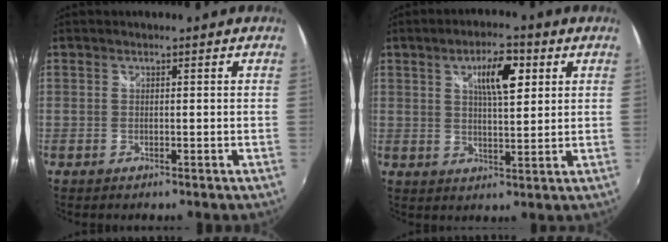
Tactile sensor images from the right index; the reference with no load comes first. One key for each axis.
{"total": 7.9, "fx": 3.1, "fy": 2.6, "fz": 6.8, "tx": -0.111, "ty": 0.010, "tz": 0.051}